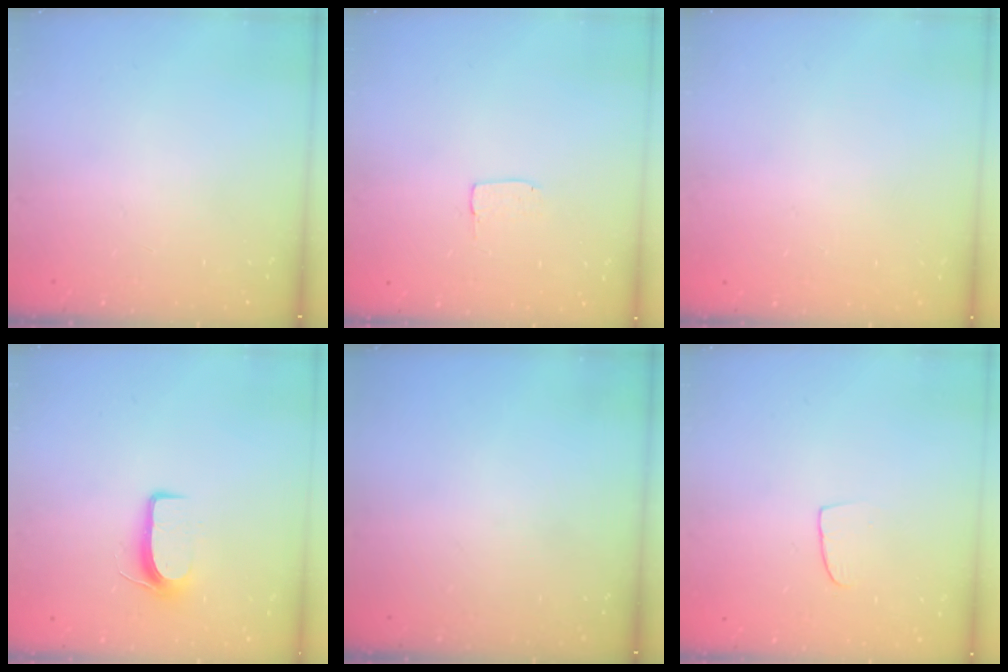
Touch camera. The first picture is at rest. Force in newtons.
{"total": 2.9, "press": 2.9, "slide": 0.2}
{"total": 0.0}
{"total": 7.9, "press": 7.9, "slide": 0.7}
{"total": 0.0}
{"total": 5.8, "press": 5.8, "slide": 0.4}